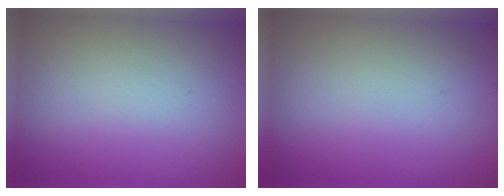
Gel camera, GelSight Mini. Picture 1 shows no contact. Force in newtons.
{"total": 0.0}